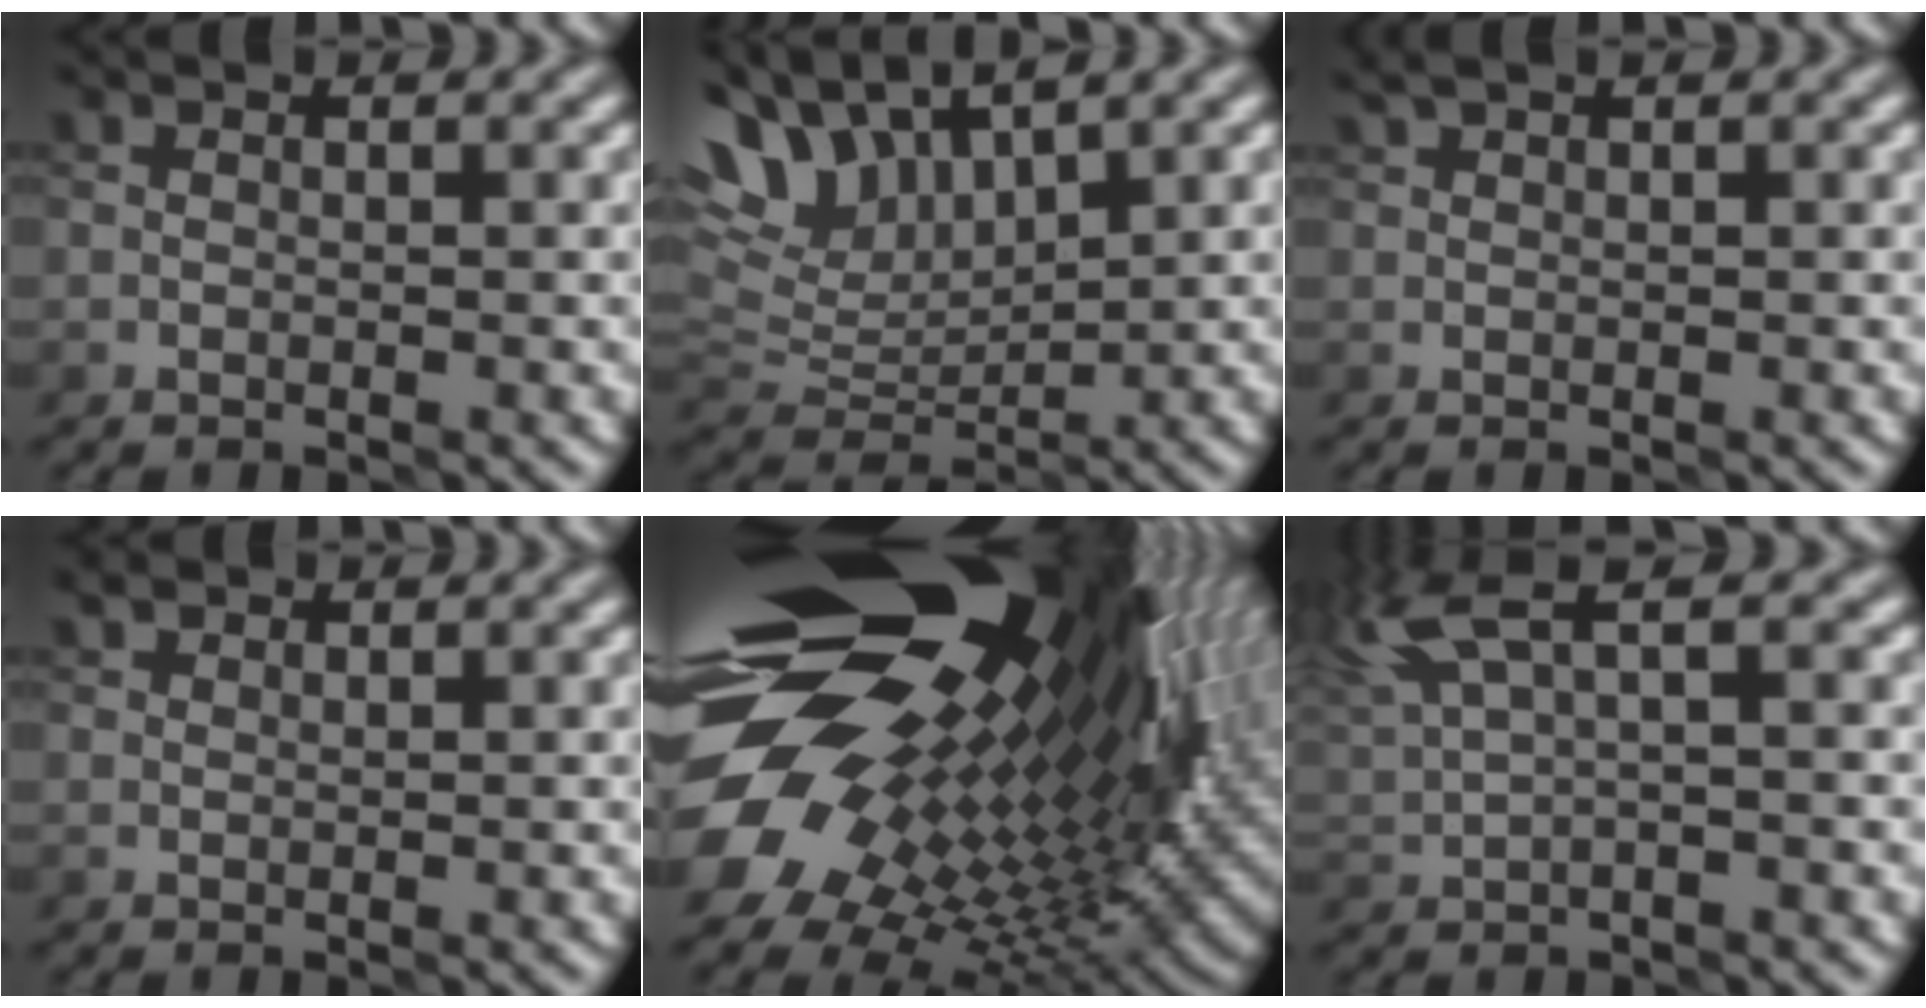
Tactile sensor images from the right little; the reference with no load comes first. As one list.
[{"total": 7.8, "force": [5.5, 3.0, 4.7], "torque": [-0.110, 0.012, 0.102]}, {"total": 1.1, "force": [1.0, 0.2, 0.5], "torque": [-0.015, 0.005, 0.024]}, {"total": 1.0, "force": [0.8, 0.5, 0.3], "torque": [-0.008, 0.002, 0.012]}, {"total": 19.7, "force": [6.3, 10.3, 15.6], "torque": [-0.280, 0.012, 0.111]}, {"total": 5.4, "force": [3.0, 1.2, 4.3], "torque": [-0.109, 0.019, 0.063]}]